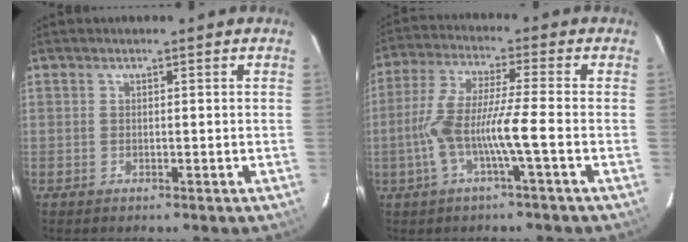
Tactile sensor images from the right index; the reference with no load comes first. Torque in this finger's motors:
{"motor_torque": [1.20, -0.46, 0.65, 0.21]}